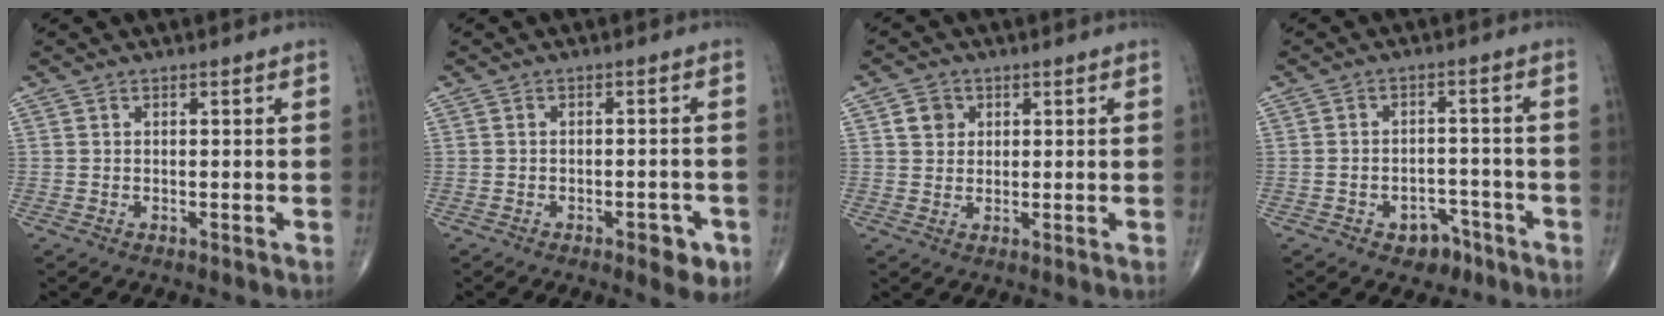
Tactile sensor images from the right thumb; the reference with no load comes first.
{"total": 4.7, "force": [-2.3, 2.0, 3.5], "torque": [-0.030, 0.007, -0.025]}
{"total": 3.6, "force": [1.2, 3.1, 1.3], "torque": [-0.007, -0.002, 0.018]}
{"total": 5.4, "force": [-3.3, 3.7, 2.2], "torque": [-0.008, 0.032, -0.043]}